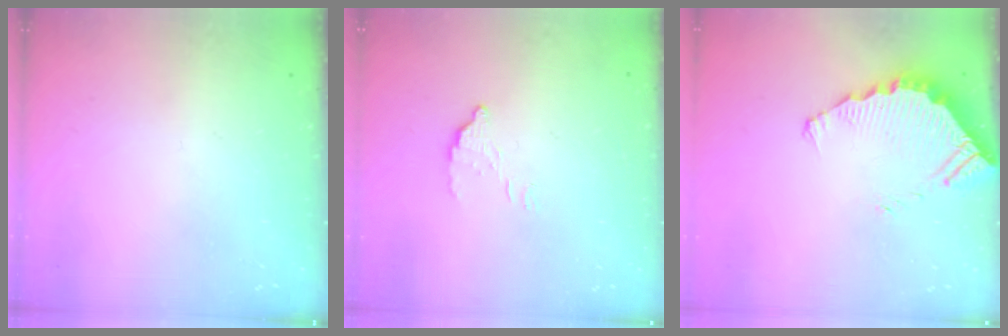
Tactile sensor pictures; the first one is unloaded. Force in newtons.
{"total": 4.8, "press": 4.8, "slide": 0.3}
{"total": 3.9, "press": 3.9, "slide": 0.3}